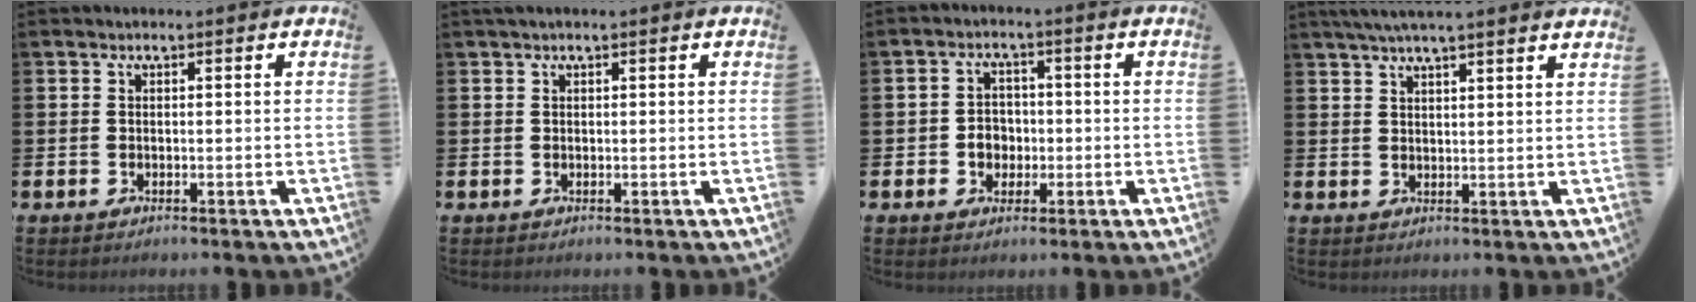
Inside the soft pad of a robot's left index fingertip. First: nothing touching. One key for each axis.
{"total": 0.6, "fx": 0.4, "fy": 0.0, "fz": 0.4, "tx": -0.010, "ty": 0.003, "tz": 0.007}
{"total": 3.2, "fx": -0.6, "fy": 2.9, "fz": 1.3, "tx": -0.013, "ty": -0.002, "tz": -0.021}
{"total": 4.2, "fx": 3.9, "fy": -0.4, "fz": 1.4, "tx": -0.044, "ty": -0.004, "tz": 0.072}